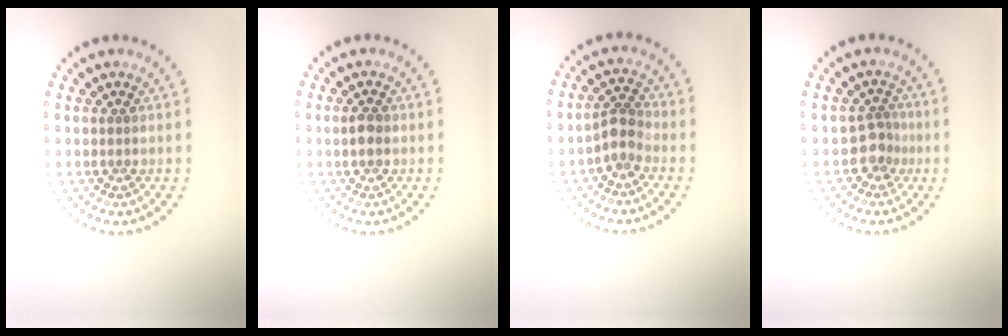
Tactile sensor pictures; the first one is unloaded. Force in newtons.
{"total": 1.4, "press": 1.4, "slide": 0.1}
{"total": 2.3, "press": 1.8, "slide": 1.3}
{"total": 1.9, "press": 1.6, "slide": 1.1}